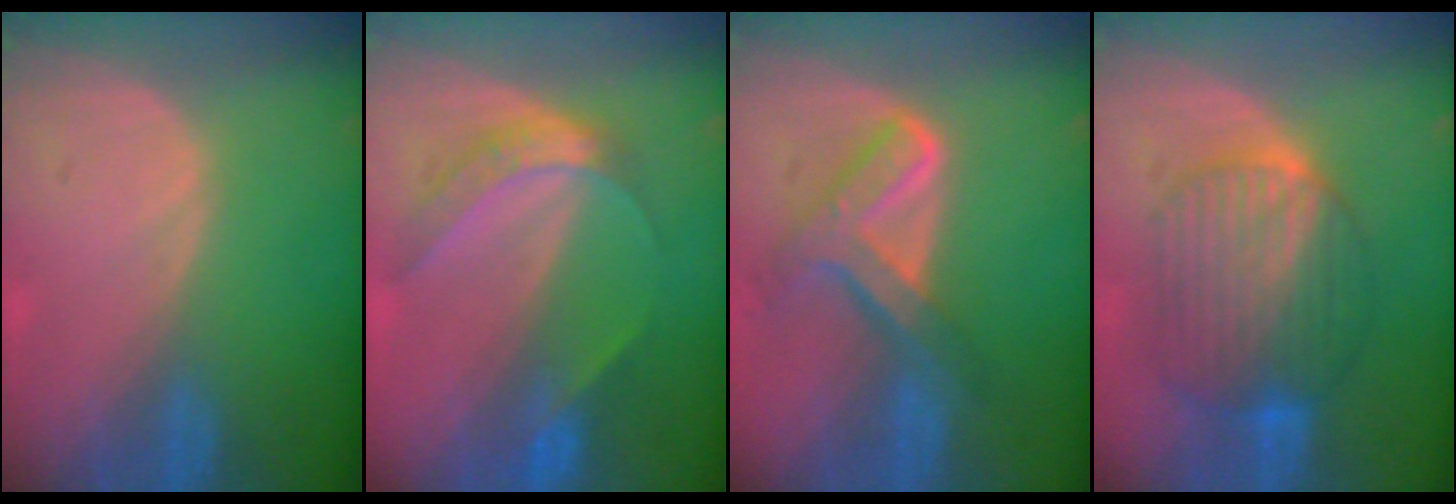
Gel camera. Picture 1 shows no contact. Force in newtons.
{"total": 6.3, "press": 5.2, "slide": 3.4}
{"total": 7.7, "press": 6.5, "slide": 4.2}
{"total": 9.3, "press": 9.3, "slide": 0.6}